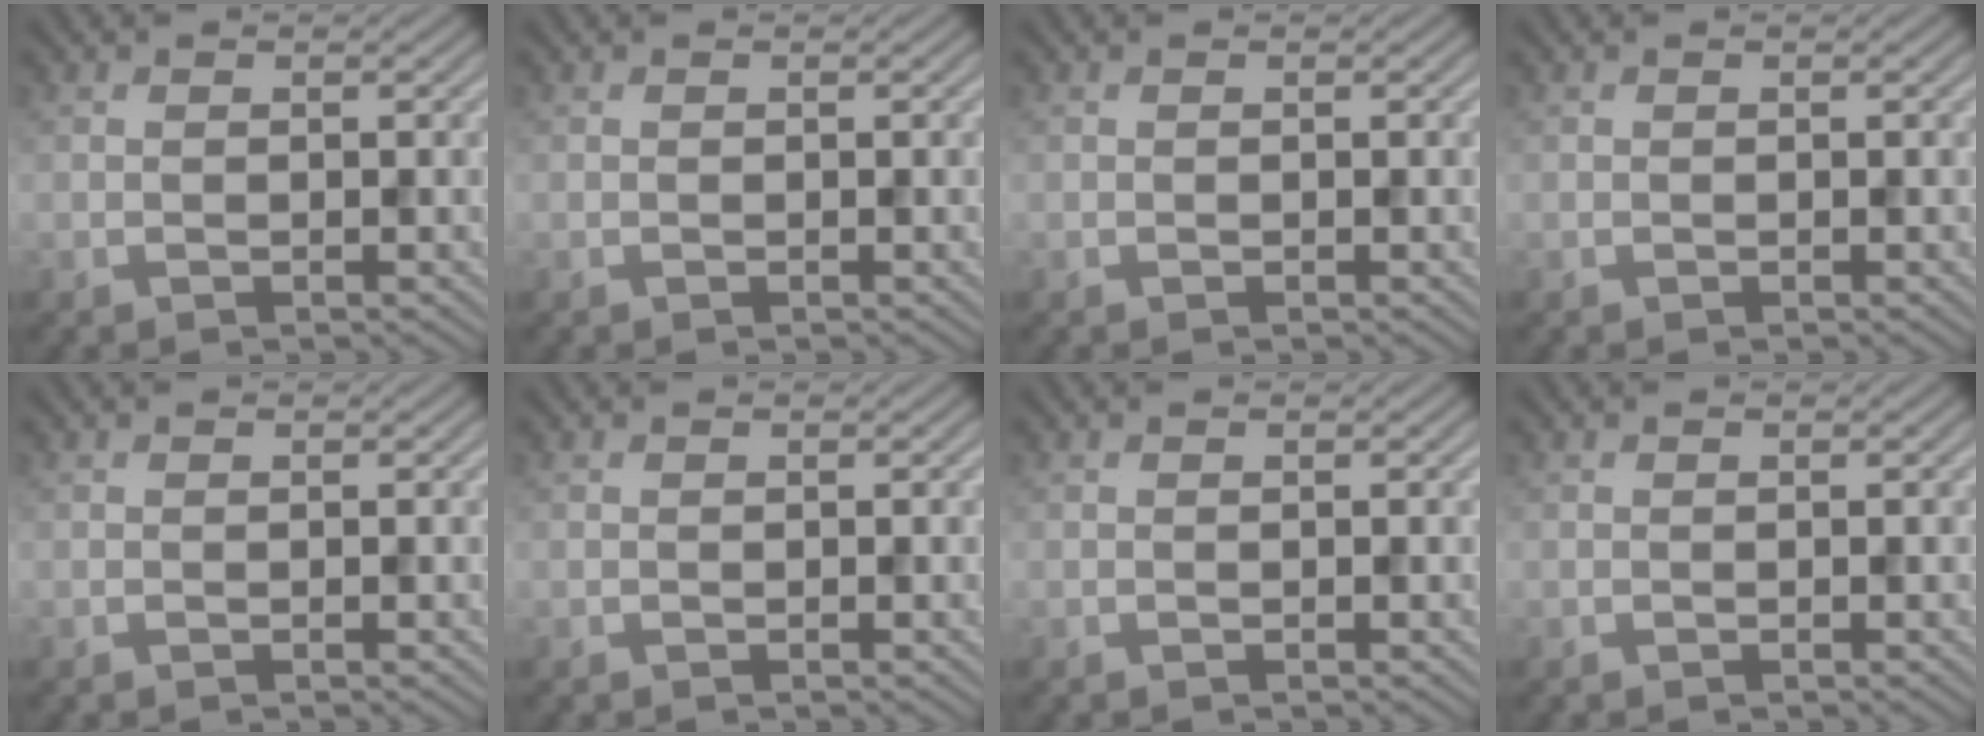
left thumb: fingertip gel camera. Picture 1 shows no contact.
{"total": 0.0}
{"total": 0.0}
{"total": 0.0}
{"total": 0.0}
{"total": 0.0}
{"total": 0.0}
{"total": 0.0}